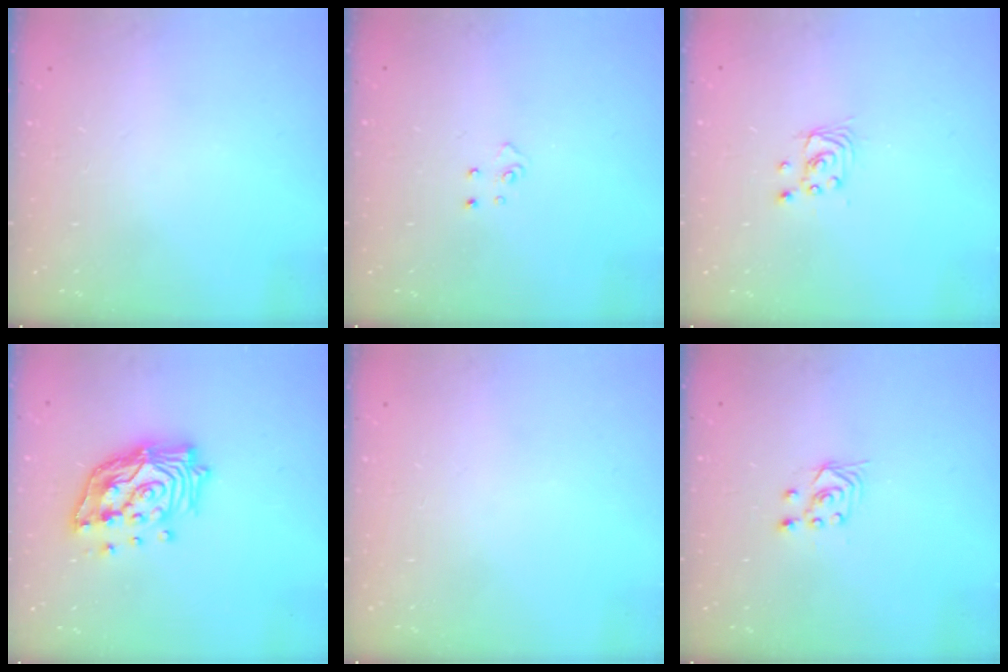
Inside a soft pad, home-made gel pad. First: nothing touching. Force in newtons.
{"total": 3.7, "press": 3.7, "slide": 0.3}
{"total": 2.5, "press": 2.5, "slide": 0.1}
{"total": 16.9, "press": 16.7, "slide": 2.3}
{"total": 0.0}
{"total": 2.8, "press": 2.4, "slide": 1.4}